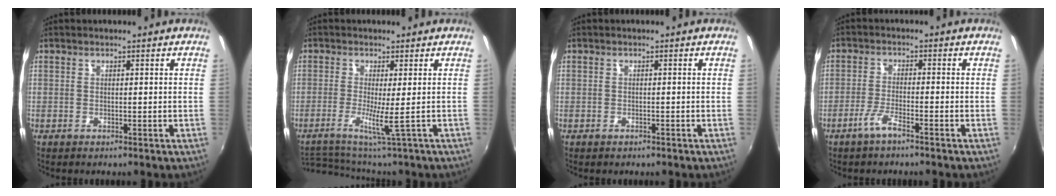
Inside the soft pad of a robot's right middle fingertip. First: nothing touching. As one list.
[{"total": 8.1, "force": [-5.3, 0.8, 6.1], "torque": [-0.137, -0.033, -0.091]}, {"total": 0.8, "force": [-0.6, 0.5, 0.2], "torque": [-0.005, -0.003, -0.010]}, {"total": 3.9, "force": [-2.8, 0.4, 2.7], "torque": [-0.068, -0.004, -0.055]}]